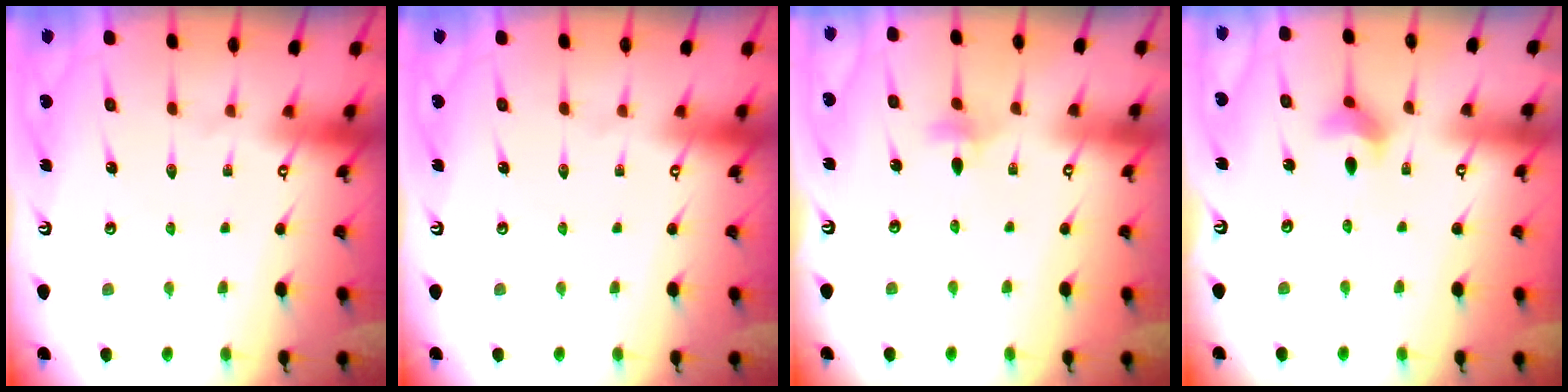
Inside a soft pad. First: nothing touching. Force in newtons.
{"total": 0.0}
{"total": 4.8, "press": 4.6, "slide": 1.3}
{"total": 6.1, "press": 5.9, "slide": 1.8}